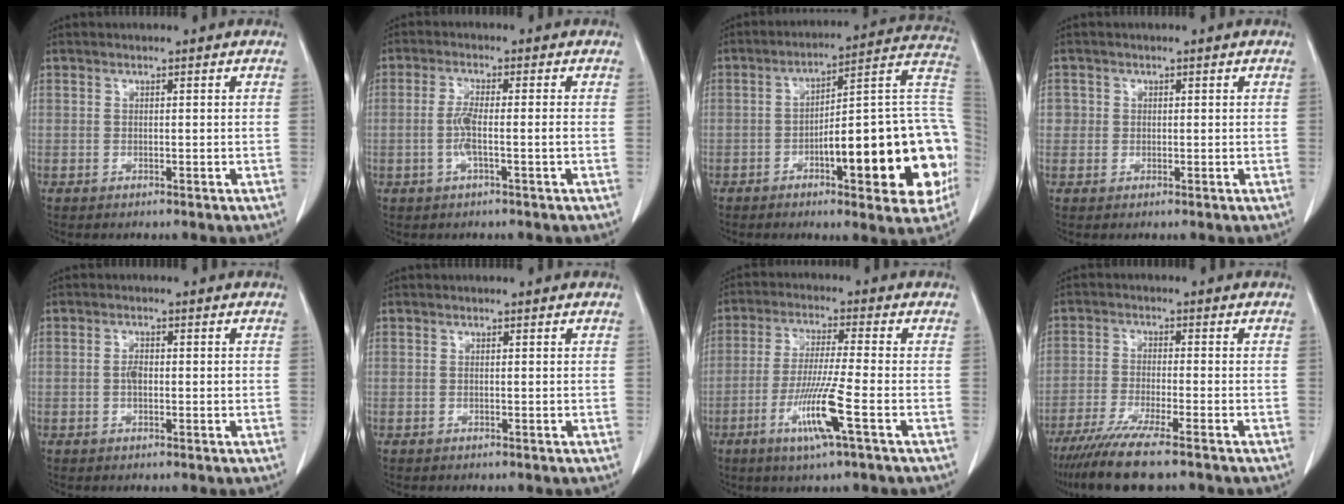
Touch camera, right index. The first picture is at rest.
{"total": 3.9, "force": [-1.0, 0.1, 3.7], "torque": [-0.078, 0.002, -0.020]}
{"total": 23.1, "force": [-5.9, 4.5, 21.9], "torque": [-0.222, 0.033, -0.068]}
{"total": 1.7, "force": [0.2, 1.6, 0.2], "torque": [0.011, 0.005, 0.000]}
{"total": 2.2, "force": [-0.2, 1.0, 2.0], "torque": [-0.038, 0.003, -0.002]}
{"total": 0.0}
{"total": 9.4, "force": [-3.8, -0.8, 8.6], "torque": [-0.167, -0.019, -0.075]}
{"total": 9.5, "force": [-7.3, 0.1, 6.1], "torque": [-0.103, -0.026, -0.124]}